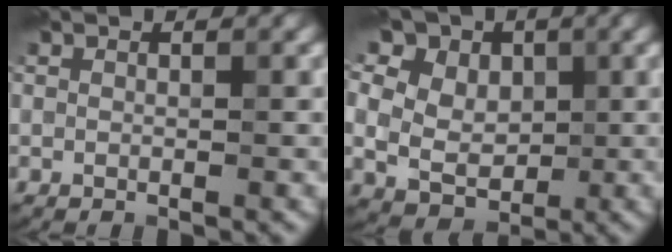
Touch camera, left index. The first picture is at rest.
{"total": 15.8, "force": [6.9, 11.5, 8.3], "torque": [-0.181, 0.050, 0.103]}